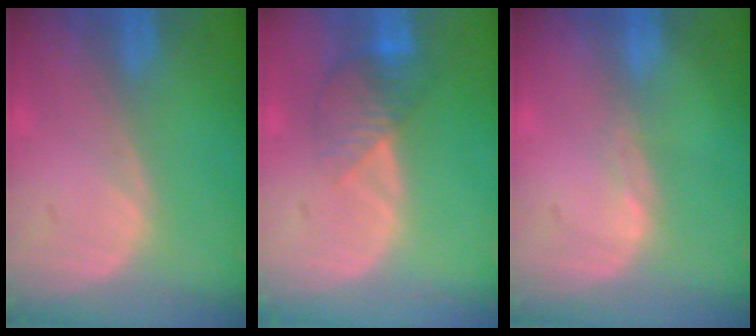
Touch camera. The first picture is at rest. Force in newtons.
{"total": 4.1, "press": 4.0, "slide": 1.2}
{"total": 1.0, "press": 0.7, "slide": 0.7}